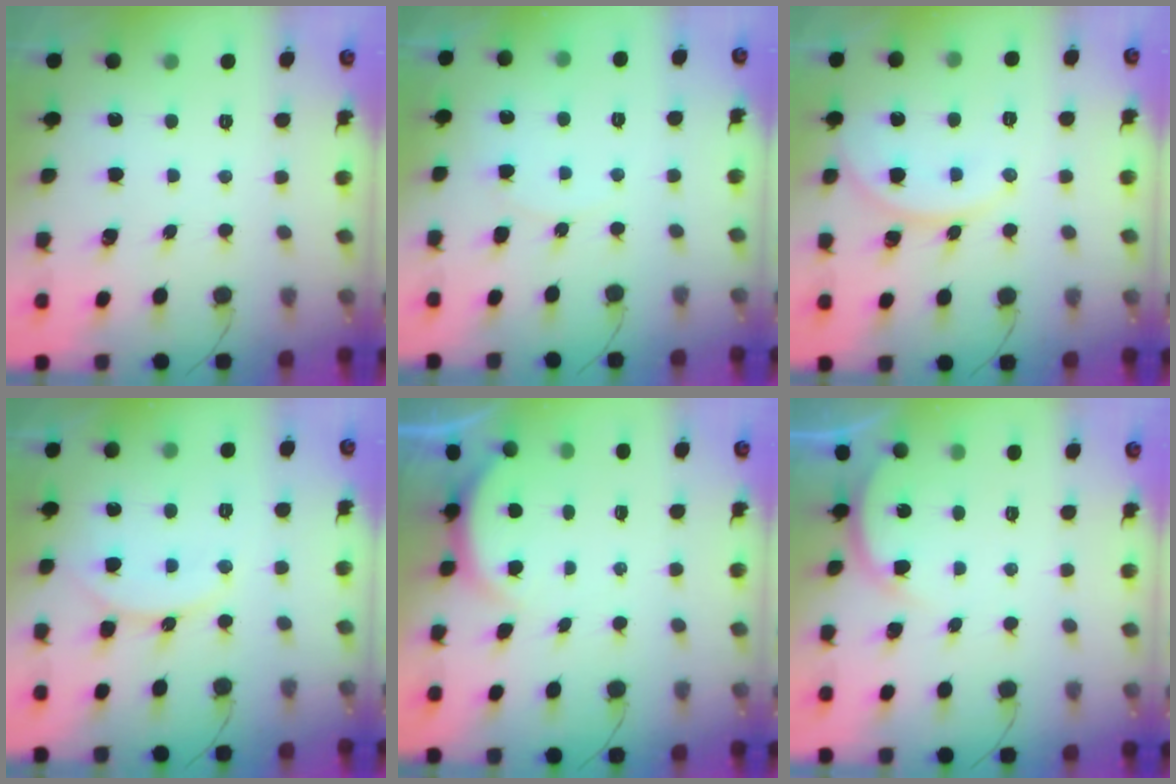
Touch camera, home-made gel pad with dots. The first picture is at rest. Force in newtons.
{"total": 5.6, "press": 5.6, "slide": 0.6}
{"total": 9.4, "press": 9.4, "slide": 0.2}
{"total": 12.2, "press": 12.1, "slide": 1.2}
{"total": 2.9, "press": 2.2, "slide": 1.8}
{"total": 3.4, "press": 3.4, "slide": 0.5}